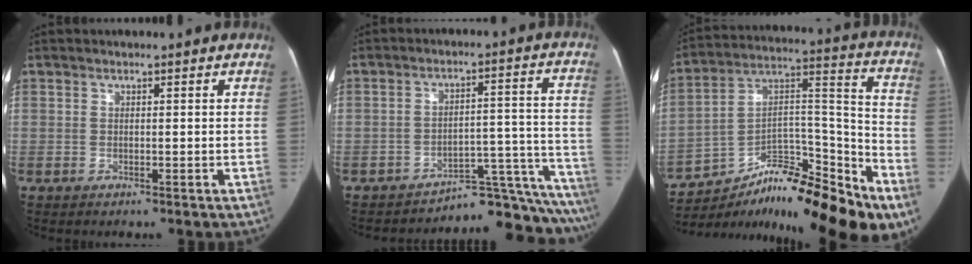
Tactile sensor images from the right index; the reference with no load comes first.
{"total": 14.4, "force": [-14.2, 2.1, 1.8], "torque": [0.018, 0.073, -0.183]}
{"total": 20.7, "force": [-14.4, 4.7, 14.1], "torque": [-0.191, 0.055, -0.222]}